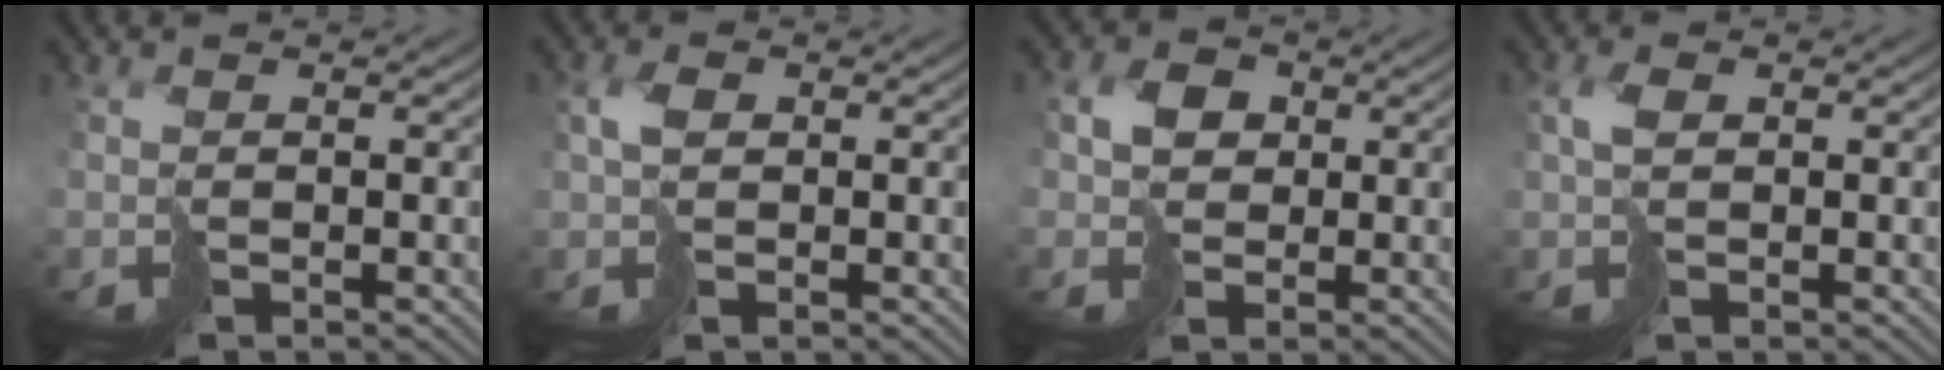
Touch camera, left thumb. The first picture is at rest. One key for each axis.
{"total": 2.2, "fx": 0.7, "fy": 1.3, "fz": 1.7, "tx": -0.037, "ty": 0.002, "tz": 0.013}
{"total": 4.1, "fx": 0.8, "fy": 3.5, "fz": 2.1, "tx": -0.045, "ty": 0.004, "tz": 0.012}
{"total": 2.1, "fx": 0.6, "fy": 1.0, "fz": 1.7, "tx": -0.042, "ty": 0.002, "tz": 0.013}